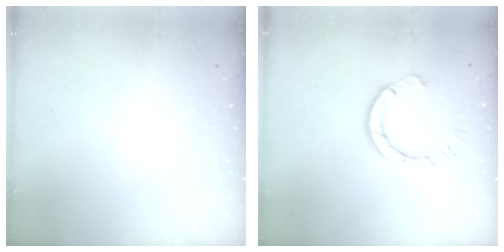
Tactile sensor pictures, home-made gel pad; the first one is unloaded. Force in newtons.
{"total": 6.8, "press": 6.7, "slide": 0.7}